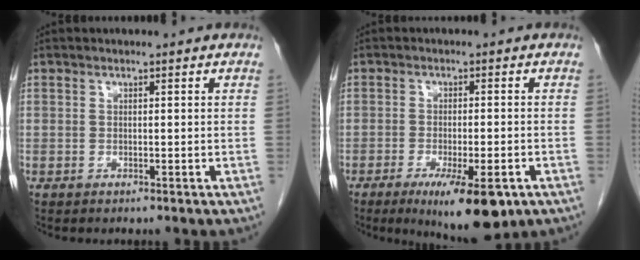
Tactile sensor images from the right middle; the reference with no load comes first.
{"total": 10.2, "force": [-5.9, 2.2, 8.1], "torque": [-0.117, -0.018, -0.083]}